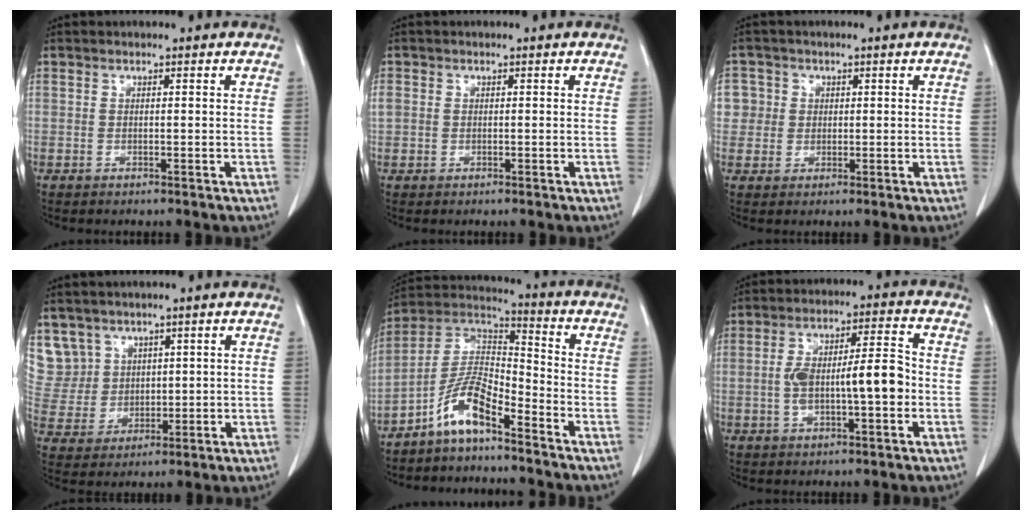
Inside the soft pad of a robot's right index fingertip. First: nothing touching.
{"total": 2.1, "force": [0.3, 1.8, 1.0], "torque": [-0.038, 0.019, 0.013]}
{"total": 4.3, "force": [0.9, 4.2, 0.0], "torque": [0.016, 0.012, 0.020]}
{"total": 9.9, "force": [5.7, 8.1, 0.4], "torque": [-0.023, 0.031, 0.138]}
{"total": 8.8, "force": [-6.0, 2.1, 6.1], "torque": [-0.138, 0.015, -0.120]}
{"total": 10.5, "force": [-1.1, 3.7, 9.7], "torque": [-0.170, 0.033, -0.012]}